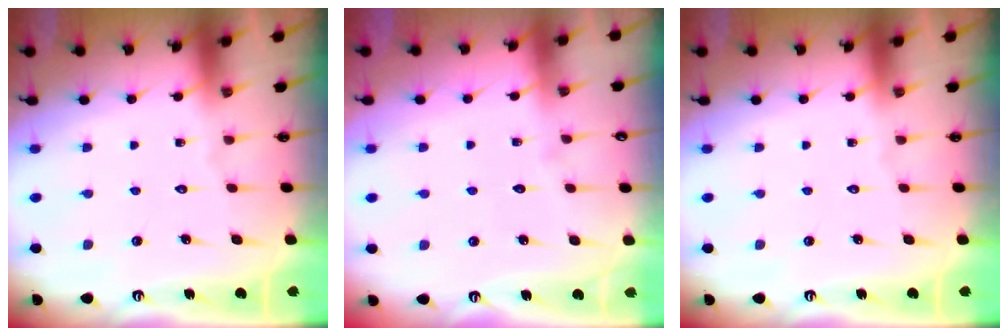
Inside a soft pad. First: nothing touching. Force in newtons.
{"total": 2.1, "press": 2.1, "slide": 0.2}
{"total": 0.0}